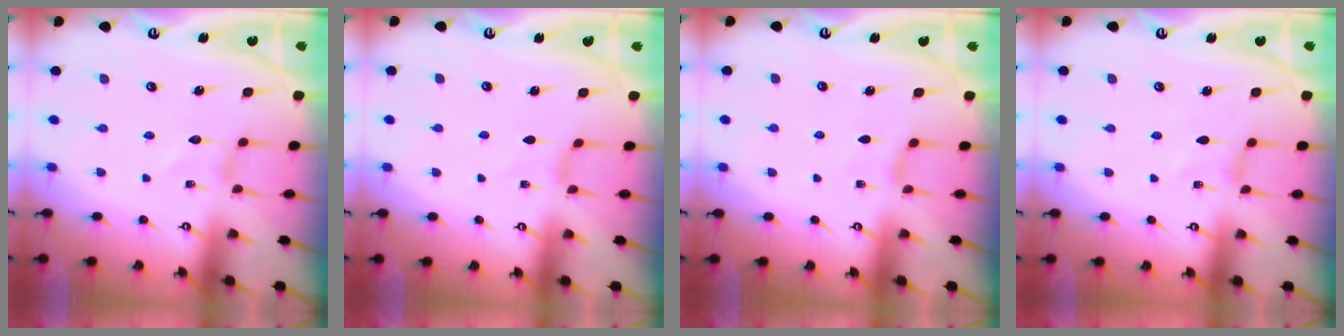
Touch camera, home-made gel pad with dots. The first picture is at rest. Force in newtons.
{"total": 0.0}
{"total": 1.9, "press": 1.9, "slide": 0.4}
{"total": 0.0}